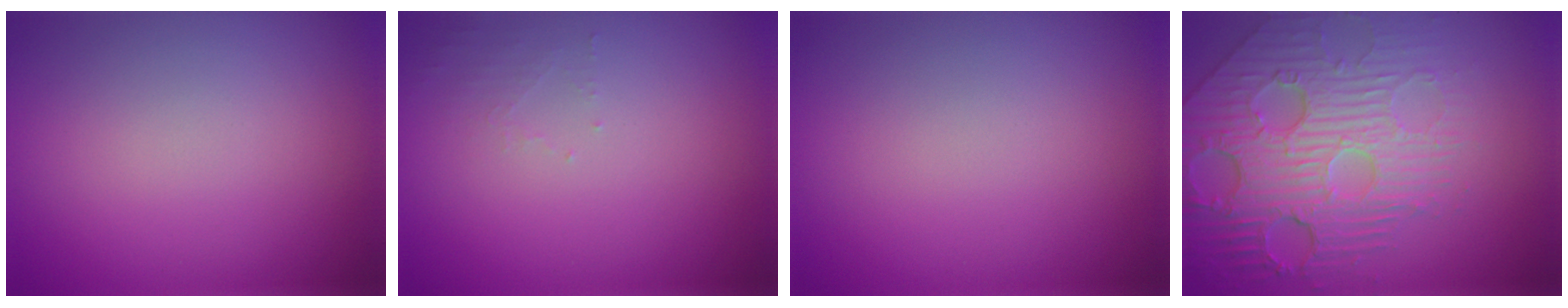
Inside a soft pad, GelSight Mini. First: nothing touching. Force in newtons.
{"total": 1.0, "press": 1.0, "slide": 0.2}
{"total": 0.0}
{"total": 7.6, "press": 5.6, "slide": 5.2}